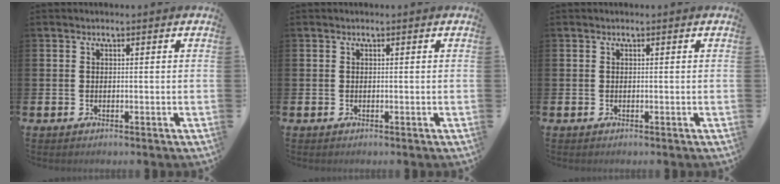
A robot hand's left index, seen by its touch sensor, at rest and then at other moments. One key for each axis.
{"total": 0.0}
{"total": 0.0}